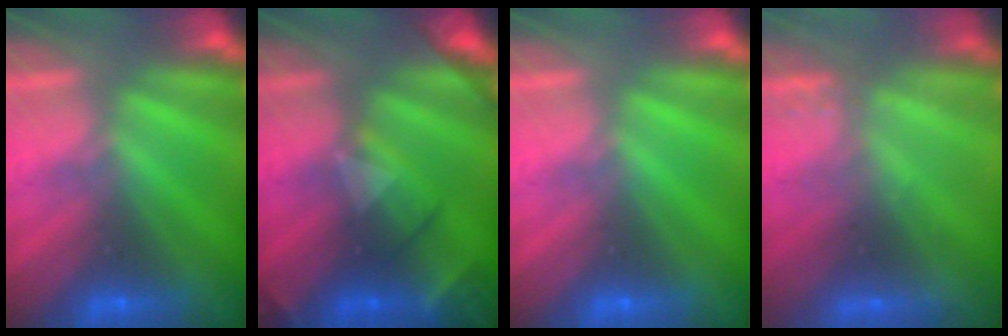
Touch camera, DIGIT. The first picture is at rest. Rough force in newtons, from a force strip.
{"total": 2.6}
{"total": 0.0}
{"total": 2.2}